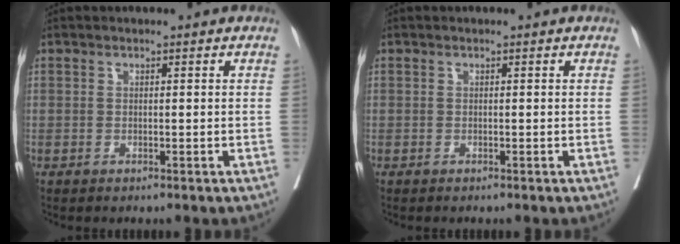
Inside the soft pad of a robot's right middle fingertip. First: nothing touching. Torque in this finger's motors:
{"motor_torque": [-0.68, -0.26, 0.00, -0.01]}